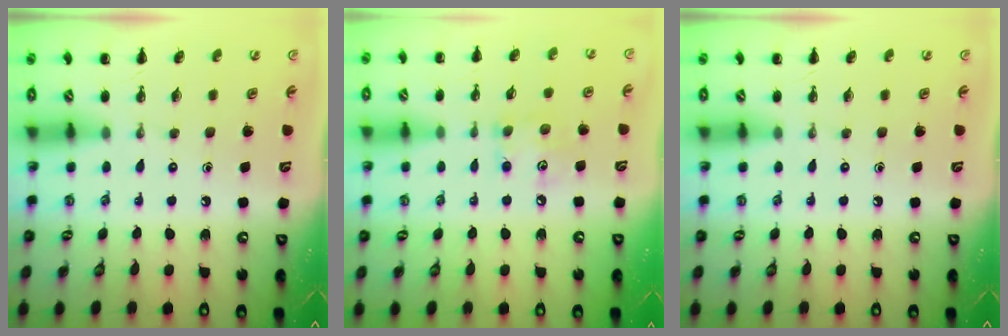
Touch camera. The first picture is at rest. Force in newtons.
{"total": 6.5, "press": 6.5, "slide": 0.7}
{"total": 0.0}